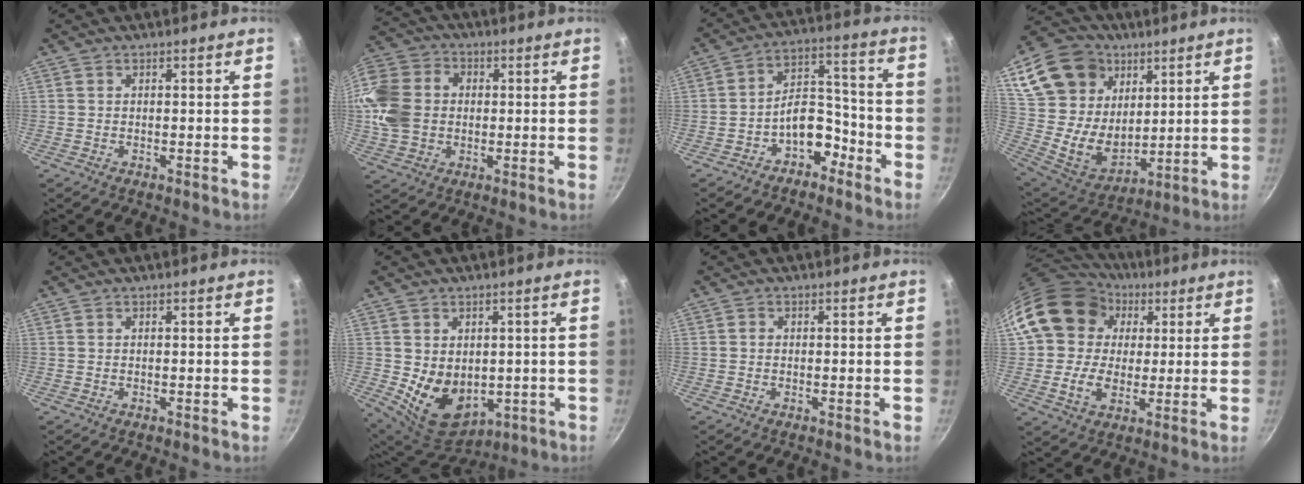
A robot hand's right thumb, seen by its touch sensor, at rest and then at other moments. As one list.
[{"total": 16.0, "force": [0.7, 12.9, 9.4], "torque": [-0.190, 0.024, 0.004]}, {"total": 9.6, "force": [-5.3, 6.0, 5.3], "torque": [-0.041, 0.079, -0.082]}, {"total": 22.5, "force": [10.1, 16.8, 11.0], "torque": [-0.188, -0.035, 0.197]}, {"total": 0.0}, {"total": 11.5, "force": [-0.4, 8.7, 7.6], "torque": [-0.102, -0.022, 0.021]}, {"total": 0.5, "force": [-0.1, 0.5, 0.2], "torque": [0.000, 0.003, -0.004]}, {"total": 17.5, "force": [4.5, 14.7, 8.5], "torque": [-0.133, 0.013, 0.073]}]